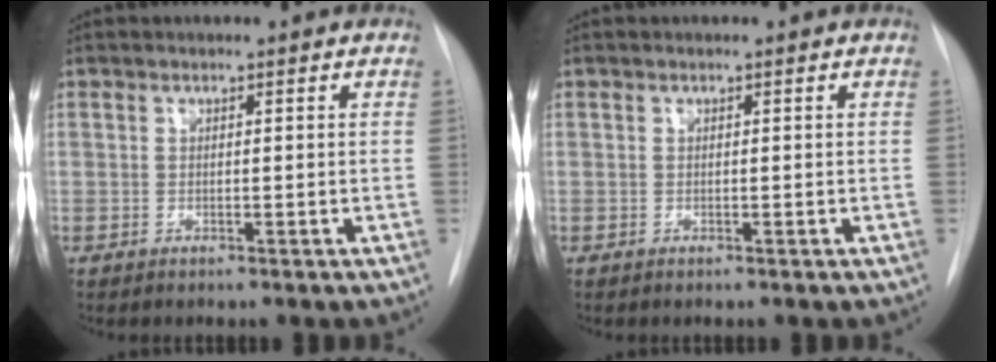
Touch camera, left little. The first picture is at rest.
{"total": 0.0}